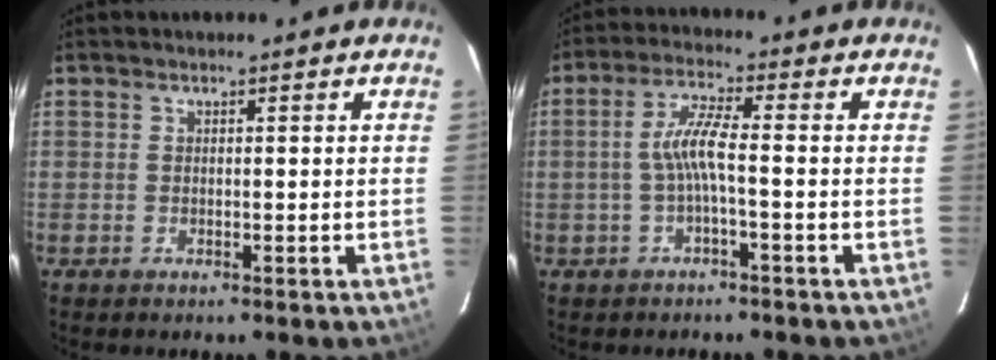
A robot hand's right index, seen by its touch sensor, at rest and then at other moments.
{"total": 5.1, "force": [-1.2, 0.2, 4.9], "torque": [-0.106, 0.008, -0.021]}